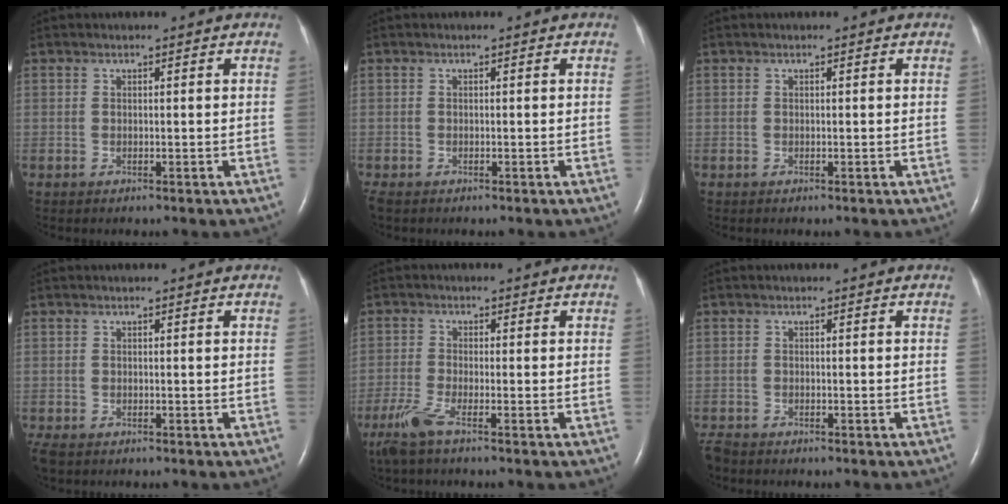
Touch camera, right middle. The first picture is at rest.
{"total": 1.1, "force": [-0.9, 0.4, 0.5], "torque": [-0.013, -0.004, -0.013]}
{"total": 0.0}
{"total": 2.3, "force": [-1.7, 1.1, 1.1], "torque": [-0.028, -0.006, -0.026]}
{"total": 4.4, "force": [-3.0, 0.2, 3.2], "torque": [-0.080, -0.013, -0.066]}
{"total": 2.5, "force": [-2.3, 0.9, 0.6], "torque": [-0.014, -0.007, -0.040]}